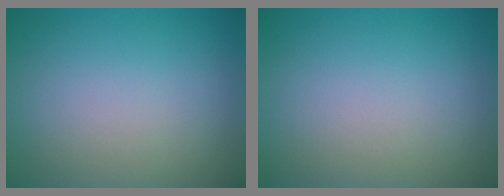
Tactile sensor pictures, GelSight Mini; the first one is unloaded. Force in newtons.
{"total": 0.0}